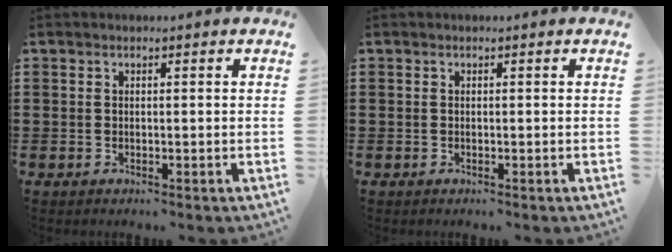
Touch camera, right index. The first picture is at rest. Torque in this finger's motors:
{"motor_torque": [0.93, 1.20, 0.00, -0.01]}